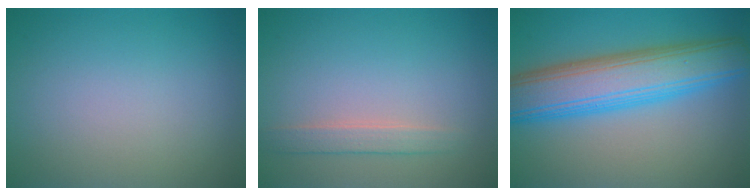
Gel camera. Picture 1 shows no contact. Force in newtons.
{"total": 1.7, "press": 1.7, "slide": 0.0}
{"total": 9.0, "press": 9.0, "slide": 0.3}